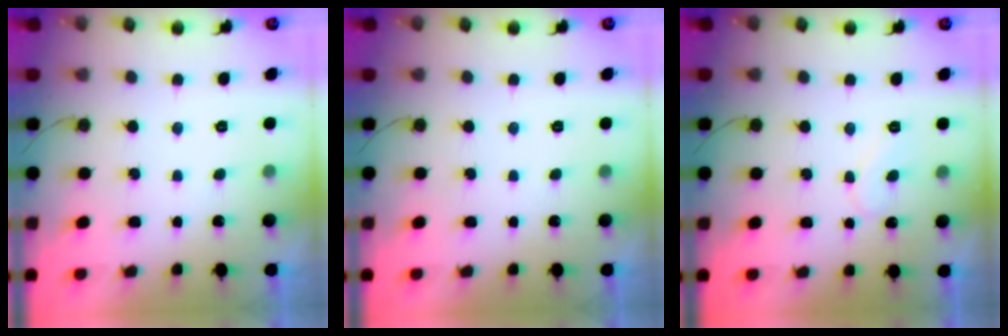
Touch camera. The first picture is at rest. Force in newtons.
{"total": 0.0}
{"total": 6.1, "press": 6.1, "slide": 0.6}